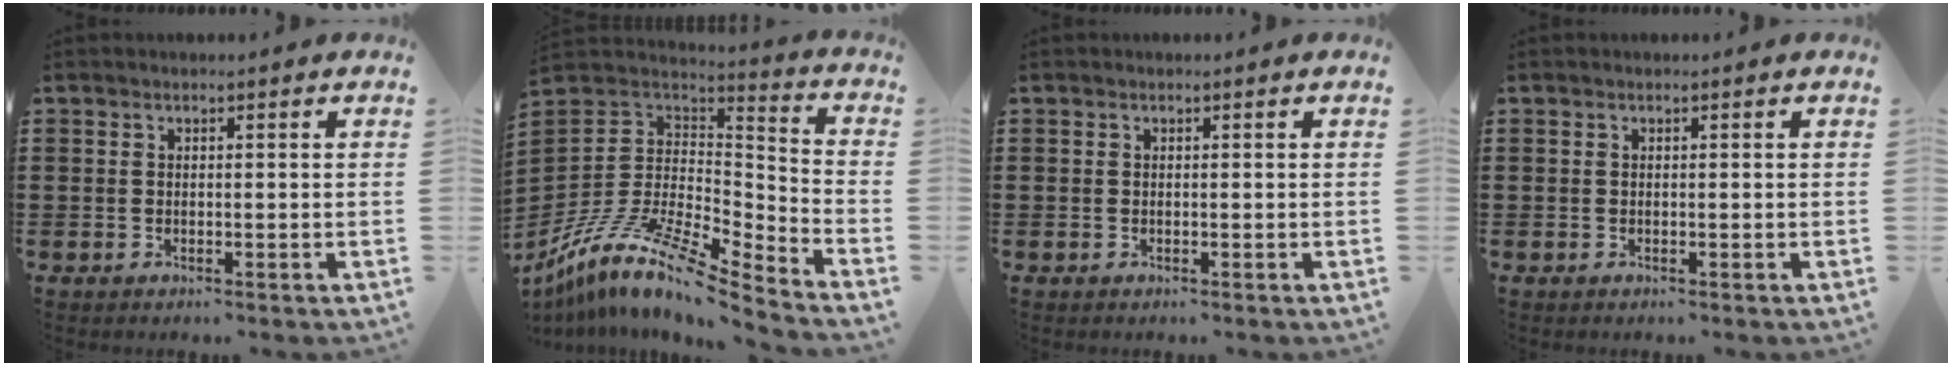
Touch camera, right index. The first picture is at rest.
{"total": 12.0, "force": [-8.4, 3.0, 8.0], "torque": [-0.174, 0.004, -0.168]}
{"total": 0.0}
{"total": 0.0}